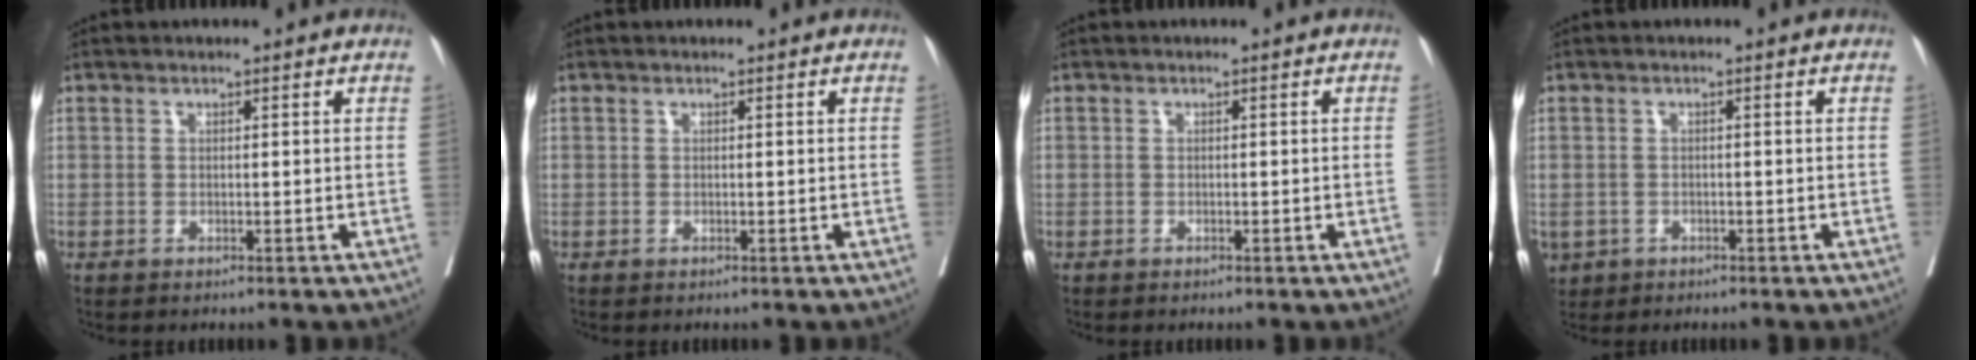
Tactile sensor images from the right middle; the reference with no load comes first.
{"total": 0.0}
{"total": 0.0}
{"total": 3.8, "force": [-2.1, 3.1, 1.0], "torque": [-0.025, -0.001, -0.030]}